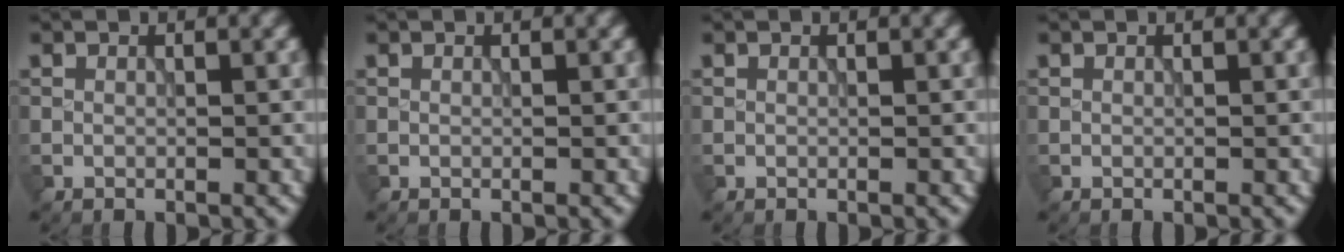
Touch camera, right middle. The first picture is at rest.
{"total": 0.0}
{"total": 0.0}
{"total": 0.0}